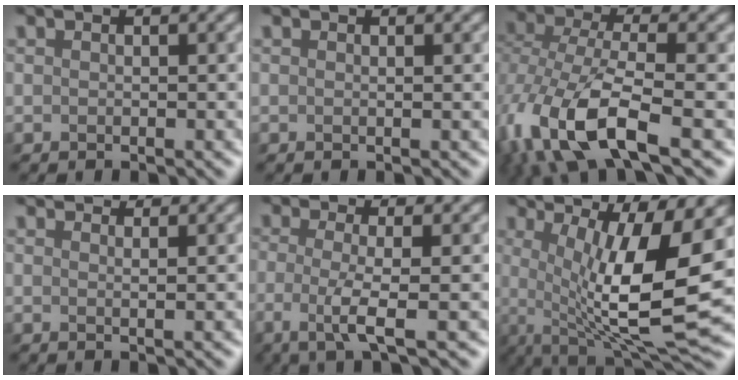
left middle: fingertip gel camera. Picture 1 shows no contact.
{"total": 0.0}
{"total": 10.7, "force": [-4.7, 4.7, 8.5], "torque": [-0.190, -0.018, -0.089]}
{"total": 2.8, "force": [2.5, 0.8, 1.2], "torque": [-0.010, 0.002, 0.009]}
{"total": 3.9, "force": [-1.0, 0.8, 3.7], "torque": [-0.078, -0.011, -0.030]}
{"total": 13.7, "force": [0.9, 3.6, 13.2], "torque": [-0.194, -0.006, 0.015]}